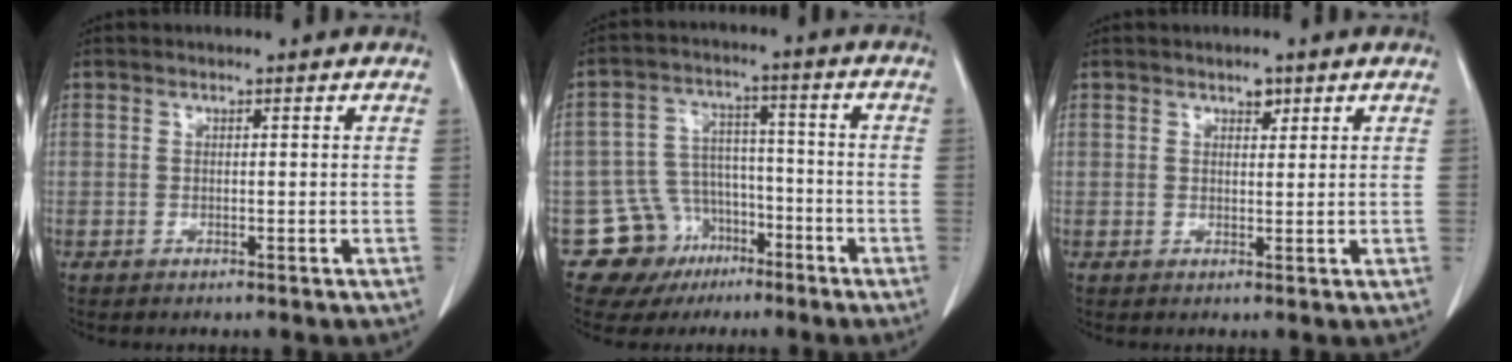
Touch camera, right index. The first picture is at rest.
{"total": 11.1, "force": [-6.0, 9.1, 1.8], "torque": [-0.030, 0.048, -0.082]}
{"total": 1.5, "force": [1.0, 0.9, 0.7], "torque": [-0.014, -0.002, 0.013]}